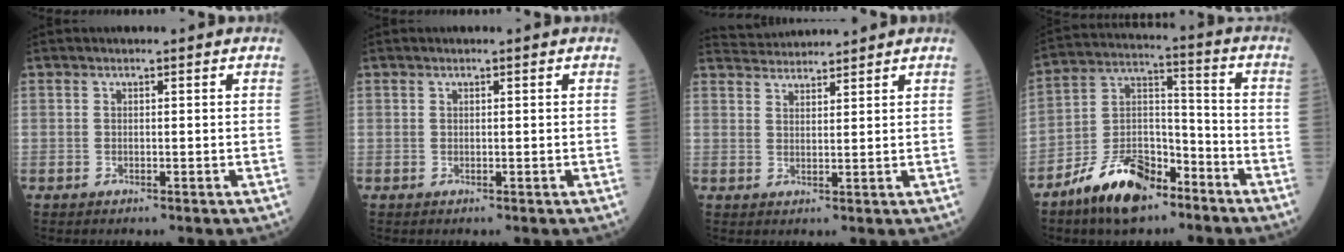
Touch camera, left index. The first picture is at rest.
{"total": 0.0}
{"total": 4.6, "force": [4.6, -0.1, 0.1], "torque": [-0.012, 0.032, 0.084]}
{"total": 13.0, "force": [-9.2, 5.5, 7.4], "torque": [-0.141, 0.008, -0.176]}